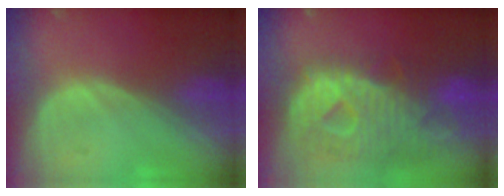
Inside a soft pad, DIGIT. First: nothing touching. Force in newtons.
{"total": 12.6, "press": 10.8, "slide": 6.5}